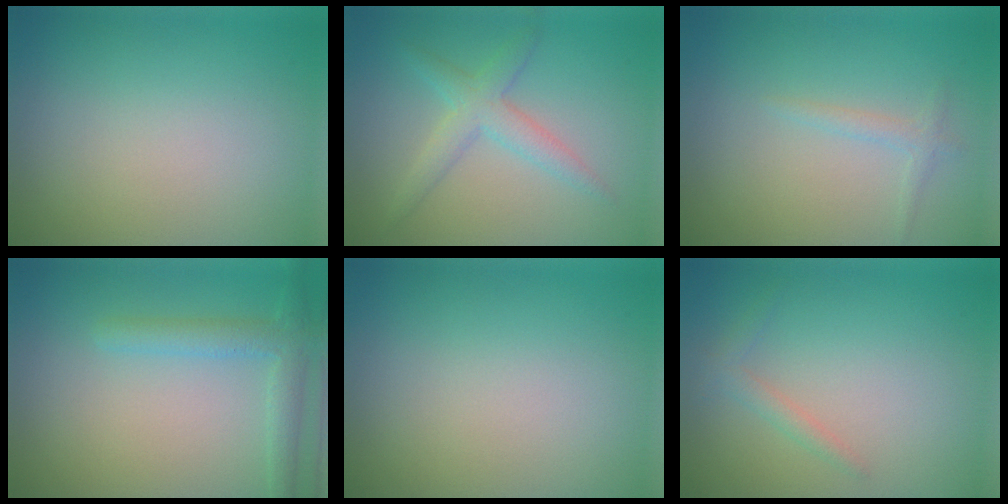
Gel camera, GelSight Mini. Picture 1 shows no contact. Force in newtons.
{"total": 2.9, "press": 2.9, "slide": 0.1}
{"total": 1.1, "press": 1.1, "slide": 0.1}
{"total": 2.8, "press": 2.8, "slide": 0.2}
{"total": 0.0}
{"total": 1.3, "press": 1.3, "slide": 0.0}